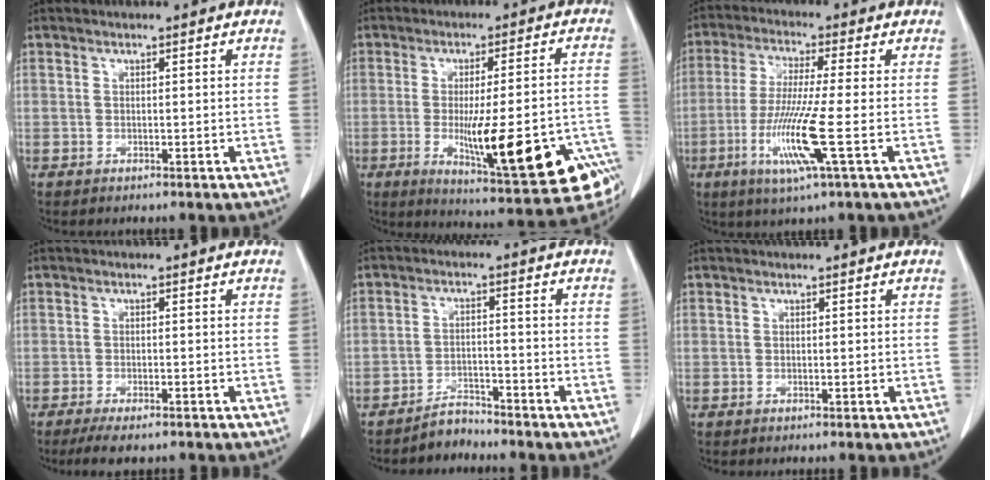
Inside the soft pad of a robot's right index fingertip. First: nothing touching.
{"total": 22.3, "force": [-8.3, 4.0, 20.4], "torque": [-0.214, -0.001, -0.103]}
{"total": 11.2, "force": [-3.5, -0.3, 10.7], "torque": [-0.221, -0.025, -0.071]}
{"total": 5.7, "force": [-4.1, 1.7, 3.6], "torque": [-0.060, -0.012, -0.062]}
{"total": 3.9, "force": [-3.7, 1.3, 0.2], "torque": [-0.005, 0.001, -0.063]}
{"total": 0.0}